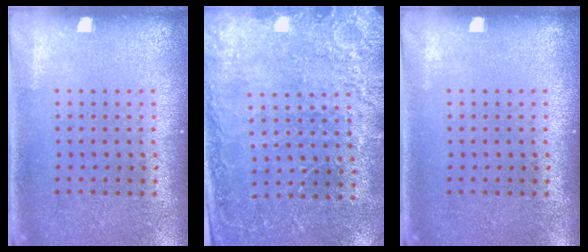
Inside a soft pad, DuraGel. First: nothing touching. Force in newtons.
{"total": 2.6, "press": 2.6, "slide": 0.3}
{"total": 0.0}